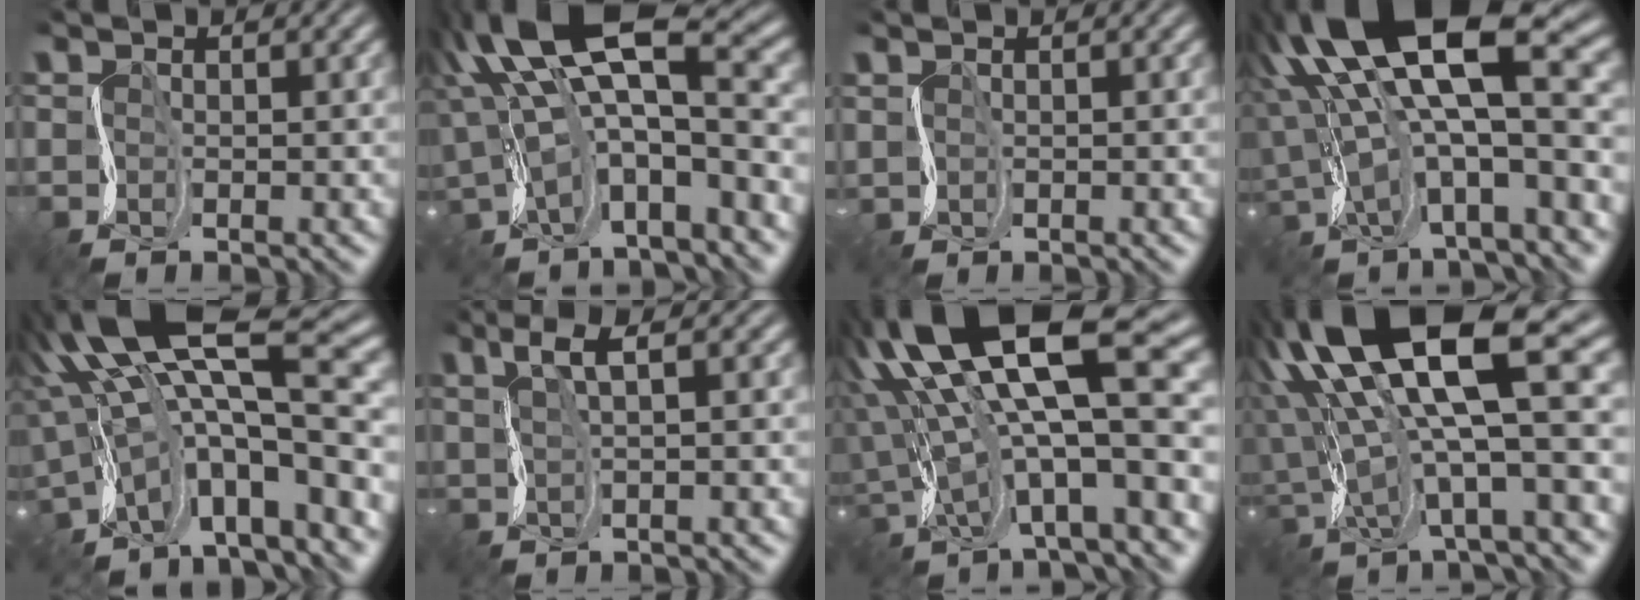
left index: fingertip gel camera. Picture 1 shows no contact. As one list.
[{"total": 9.6, "force": [2.5, 3.8, 8.4], "torque": [-0.155, 0.005, 0.050]}, {"total": 1.2, "force": [0.9, 0.3, -0.8], "torque": [0.022, 0.004, 0.019]}, {"total": 14.4, "force": [3.9, 5.0, 13.0], "torque": [-0.232, 0.013, 0.082]}, {"total": 11.7, "force": [2.1, 3.7, 10.9], "torque": [-0.183, 0.014, 0.051]}, {"total": 2.2, "force": [1.9, 0.1, 1.1], "torque": [-0.029, 0.010, 0.041]}, {"total": 14.8, "force": [3.6, 4.5, 13.6], "torque": [-0.254, 0.012, 0.079]}, {"total": 15.4, "force": [5.3, 4.6, 13.8], "torque": [-0.277, 0.011, 0.109]}]